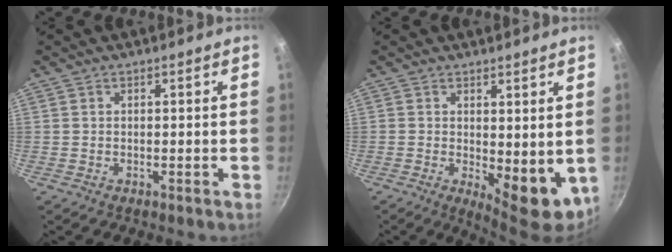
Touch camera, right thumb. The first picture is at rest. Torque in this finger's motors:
{"motor_torque": [-0.12, 0.89, 0.94, 0.02, 0.20]}